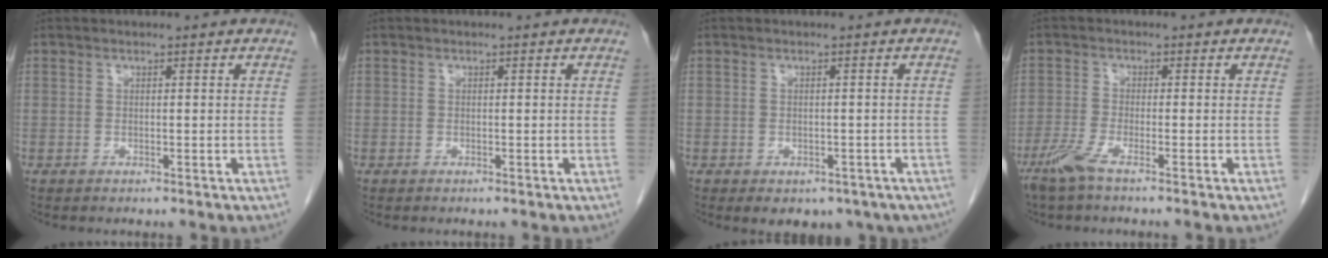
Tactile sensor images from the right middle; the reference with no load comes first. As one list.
[{"total": 0.0}, {"total": 8.4, "force": [-5.7, 5.0, 3.7], "torque": [-0.039, 0.002, -0.064]}, {"total": 3.8, "force": [-2.7, -0.1, 2.7], "torque": [-0.063, -0.011, -0.063]}]